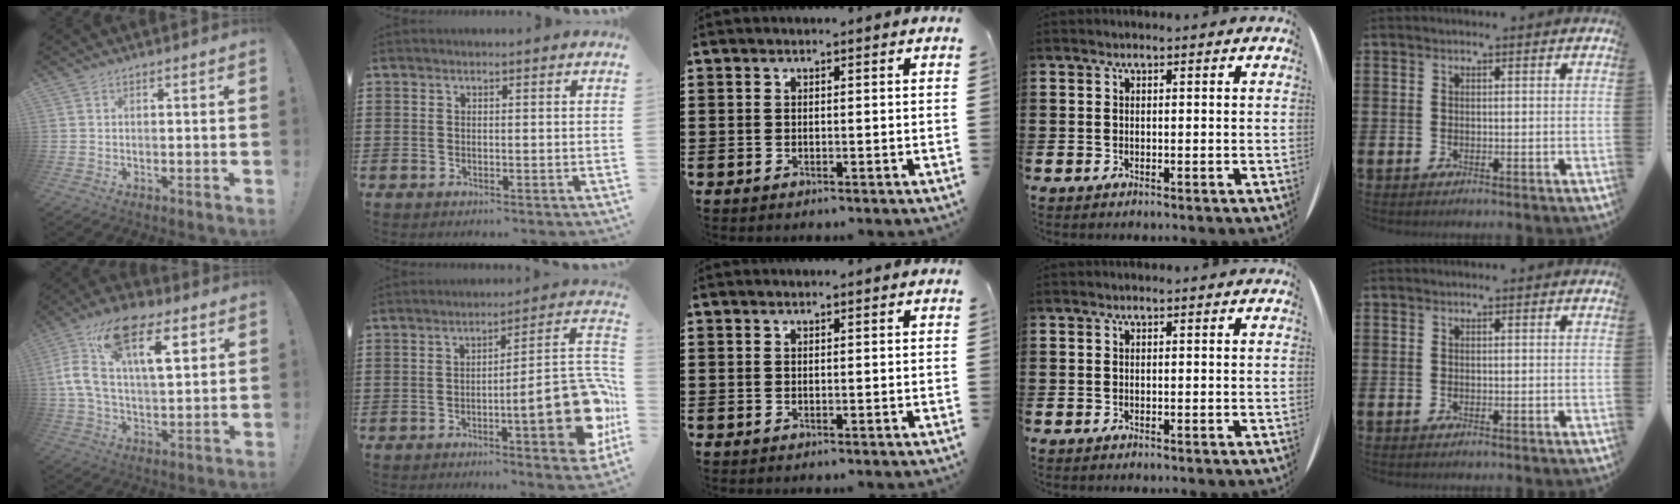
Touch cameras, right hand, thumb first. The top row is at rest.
{"thumb": {"total": 20.7, "force": [8.4, 10.2, 15.9], "torque": [-0.292, -0.031, 0.133]}, "index": {"total": 14.6, "force": [-4.1, 3.7, 13.6], "torque": [-0.182, -0.009, -0.062]}}